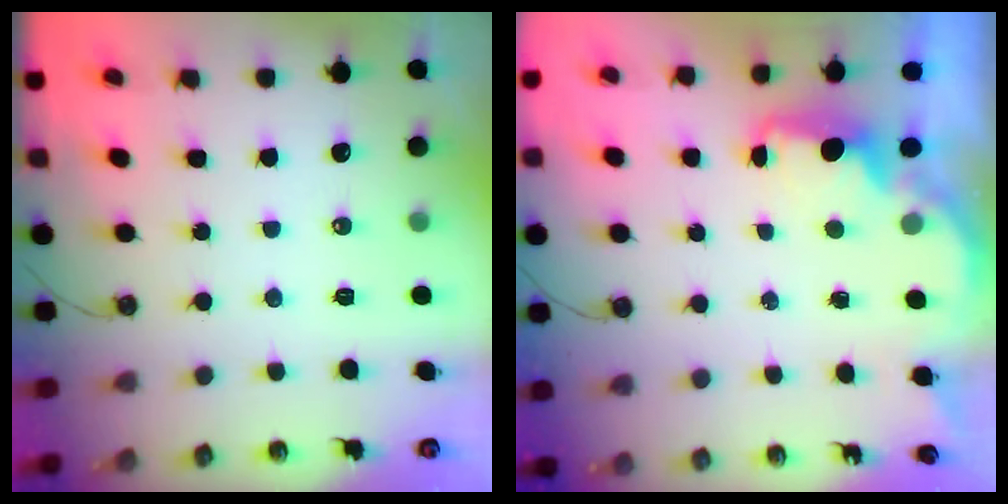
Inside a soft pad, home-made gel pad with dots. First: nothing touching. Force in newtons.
{"total": 2.2, "press": 2.1, "slide": 0.6}